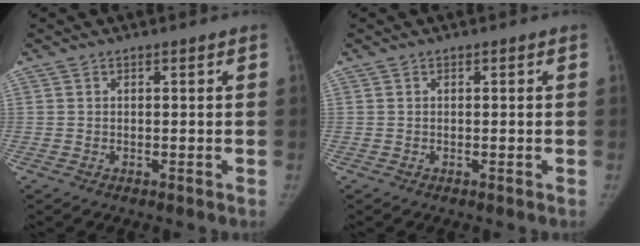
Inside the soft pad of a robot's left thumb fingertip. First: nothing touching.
{"total": 0.0}